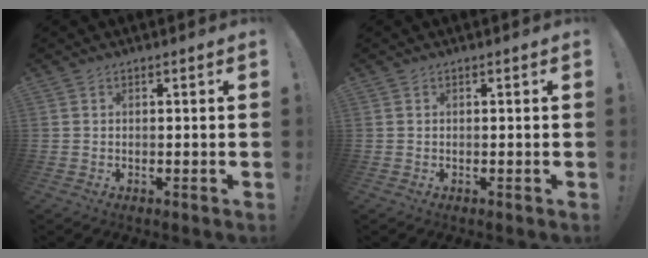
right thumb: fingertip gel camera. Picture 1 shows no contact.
{"total": 0.0}